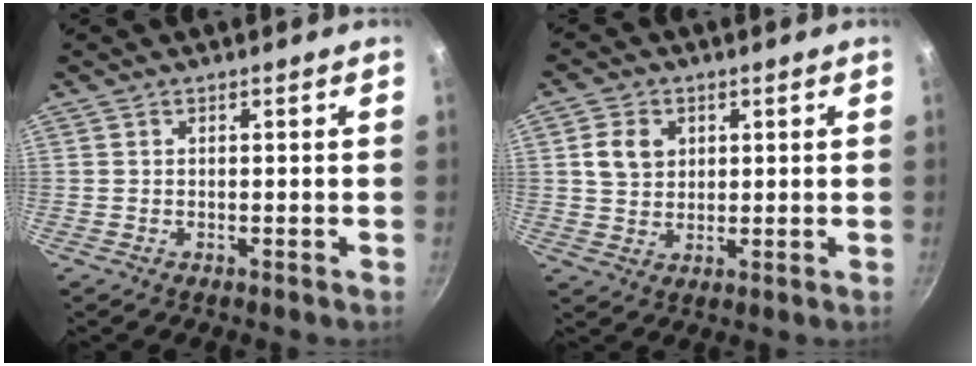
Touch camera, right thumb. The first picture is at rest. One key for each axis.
{"total": 6.1, "fx": 1.8, "fy": 4.7, "fz": 3.3, "tx": -0.044, "ty": -0.007, "tz": 0.034}